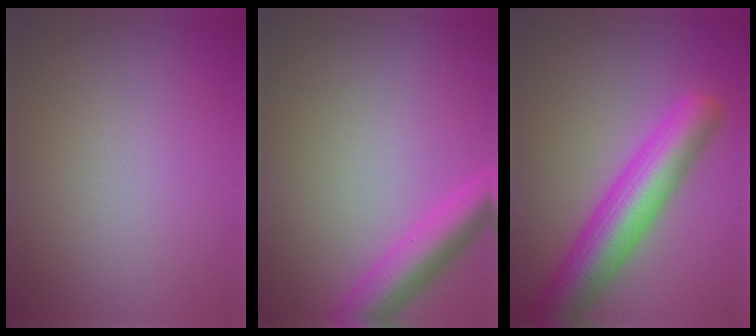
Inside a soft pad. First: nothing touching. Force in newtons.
{"total": 4.6, "press": 4.6, "slide": 0.2}
{"total": 7.8, "press": 7.8, "slide": 0.3}